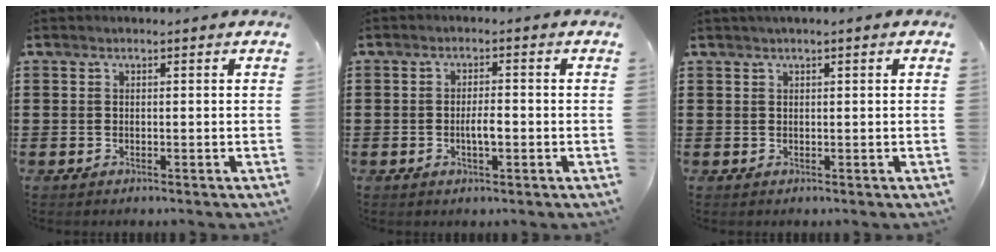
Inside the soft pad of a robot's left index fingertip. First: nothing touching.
{"total": 2.9, "force": [-0.7, 0.9, 2.7], "torque": [-0.050, 0.003, -0.013]}
{"total": 0.7, "force": [0.4, 0.0, 0.6], "torque": [-0.012, 0.001, 0.006]}